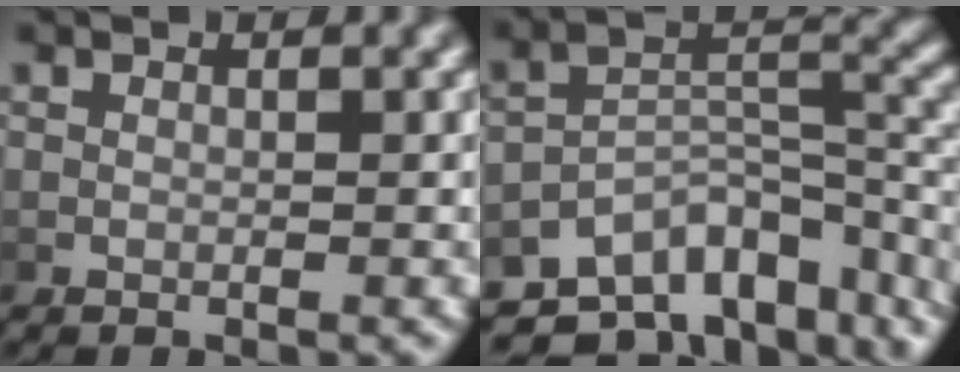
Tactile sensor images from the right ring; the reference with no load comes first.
{"total": 12.0, "force": [-6.2, 7.4, 7.2], "torque": [-0.098, -0.016, -0.097]}